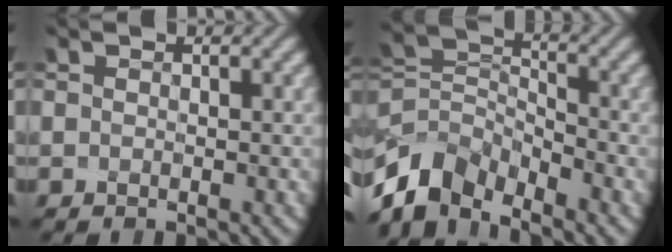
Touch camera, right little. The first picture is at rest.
{"total": 6.5, "force": [-4.9, 3.4, 2.6], "torque": [-0.045, 0.001, -0.105]}